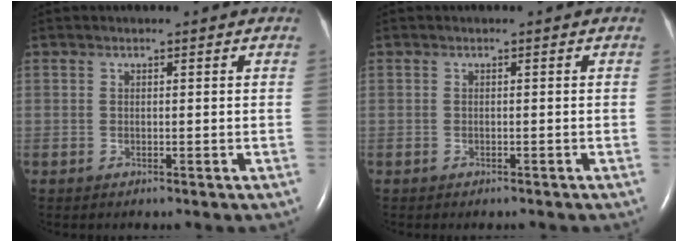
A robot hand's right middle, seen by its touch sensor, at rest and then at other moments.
{"total": 1.2, "force": [-1.1, 0.4, 0.4], "torque": [-0.012, -0.003, -0.011]}